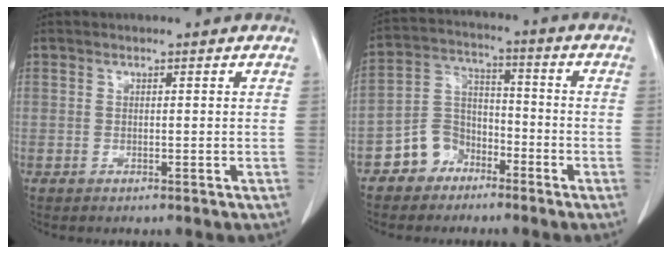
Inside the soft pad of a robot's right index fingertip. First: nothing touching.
{"total": 8.2, "force": [-5.0, 6.0, 2.3], "torque": [-0.054, 0.024, -0.091]}